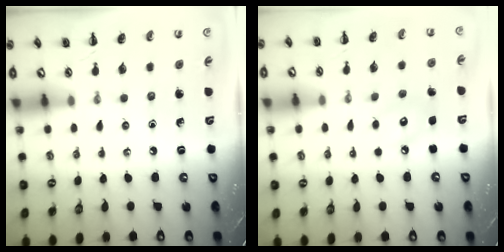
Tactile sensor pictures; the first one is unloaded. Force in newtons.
{"total": 5.6, "press": 5.6, "slide": 0.5}